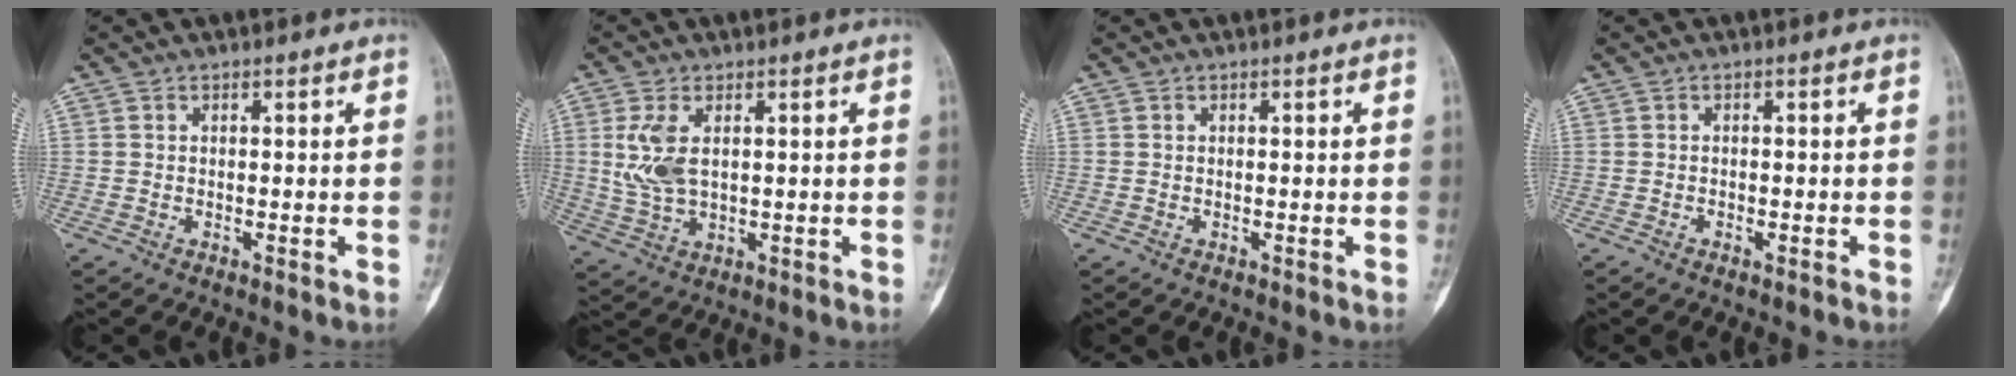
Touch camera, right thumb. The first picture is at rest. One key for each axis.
{"total": 7.4, "fx": 1.7, "fy": 4.0, "fz": 6.0, "tx": -0.130, "ty": -0.005, "tz": 0.043}
{"total": 0.0}
{"total": 0.7, "fx": -0.4, "fy": 0.3, "fz": 0.5, "tx": -0.014, "ty": 0.005, "tz": -0.006}